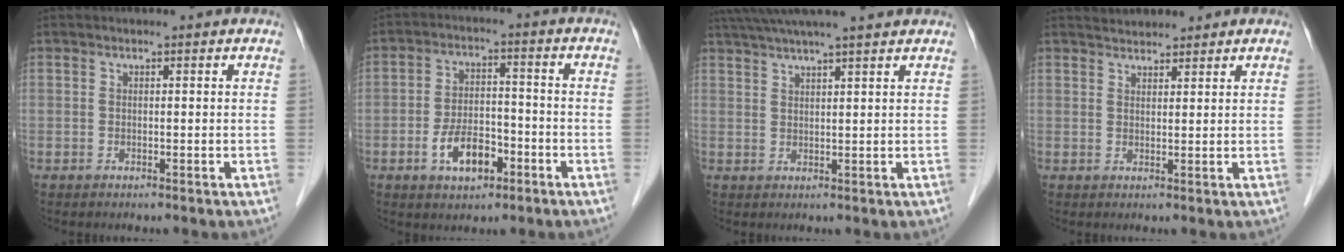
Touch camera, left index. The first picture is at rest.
{"total": 7.2, "force": [-3.4, 3.6, 5.2], "torque": [-0.102, 0.010, -0.057]}
{"total": 13.3, "force": [11.6, 0.5, 6.5], "torque": [-0.115, 0.043, 0.168]}
{"total": 3.2, "force": [3.0, 1.0, 0.5], "torque": [-0.005, 0.022, 0.047]}